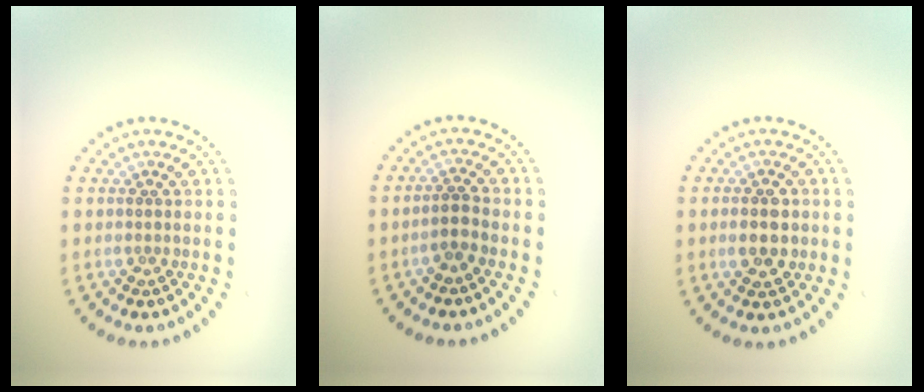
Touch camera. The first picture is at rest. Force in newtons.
{"total": 1.6, "press": 1.3, "slide": 0.9}
{"total": 3.0, "press": 3.0, "slide": 0.0}